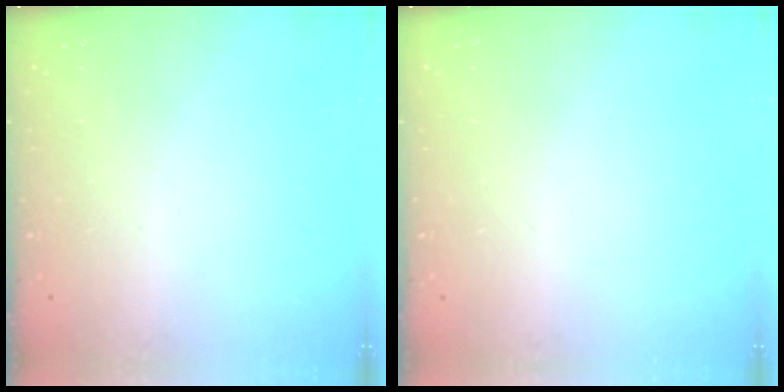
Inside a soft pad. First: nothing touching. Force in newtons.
{"total": 0.0}